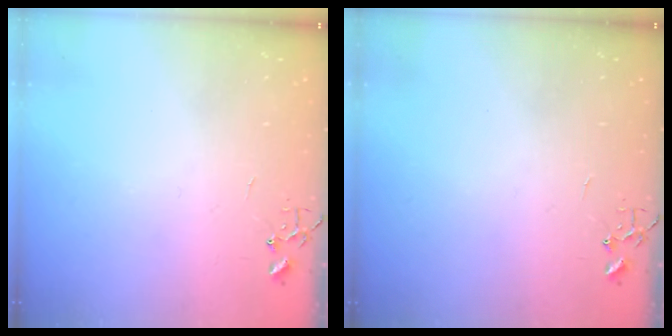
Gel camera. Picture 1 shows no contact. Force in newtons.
{"total": 0.0}